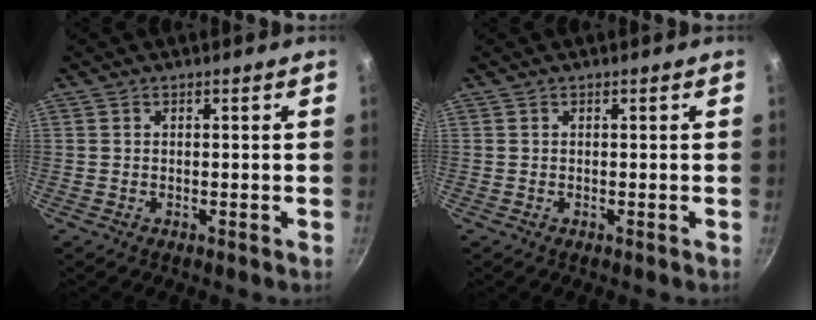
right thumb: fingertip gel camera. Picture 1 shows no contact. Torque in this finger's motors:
{"motor_torque": [0.00, 0.00, 0.00, 0.00, 0.03]}